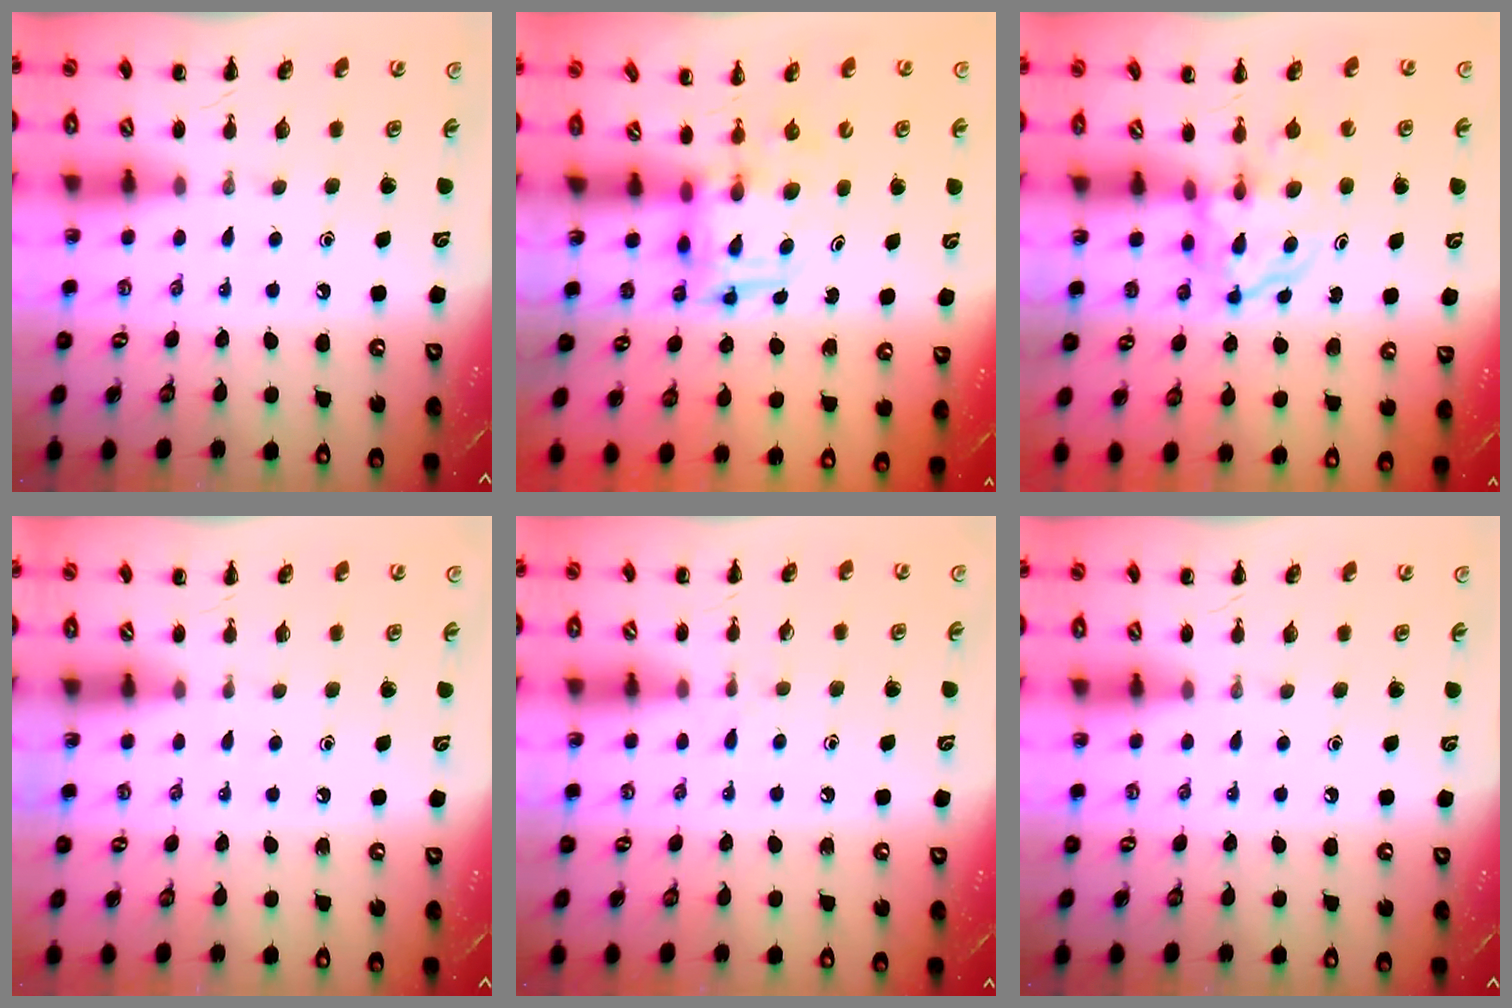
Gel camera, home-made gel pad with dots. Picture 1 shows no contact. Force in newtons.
{"total": 3.9, "press": 3.9, "slide": 0.7}
{"total": 3.9, "press": 3.9, "slide": 0.5}
{"total": 0.6, "press": 0.6, "slide": 0.2}
{"total": 4.6, "press": 4.1, "slide": 2.0}
{"total": 0.0}